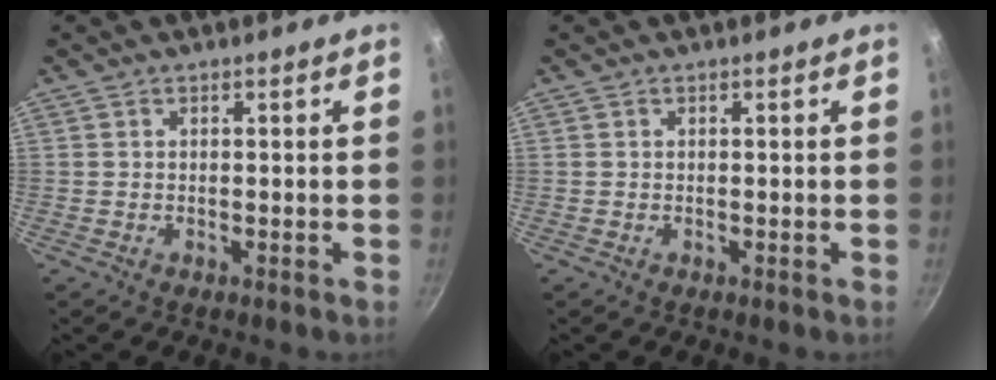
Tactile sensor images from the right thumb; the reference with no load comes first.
{"total": 0.0}